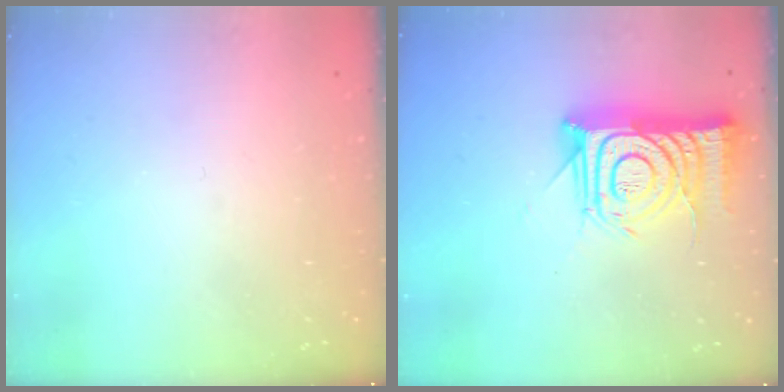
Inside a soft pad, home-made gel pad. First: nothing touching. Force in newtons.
{"total": 16.2, "press": 16.1, "slide": 1.2}